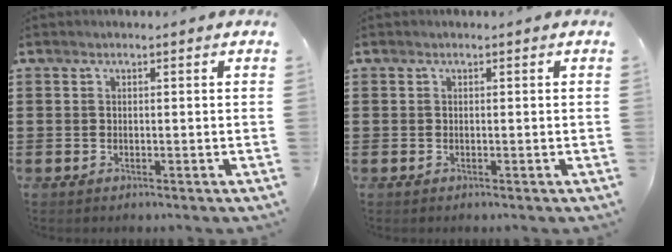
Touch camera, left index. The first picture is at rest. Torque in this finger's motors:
{"motor_torque": [0.00, 0.00, 0.00, 0.00]}